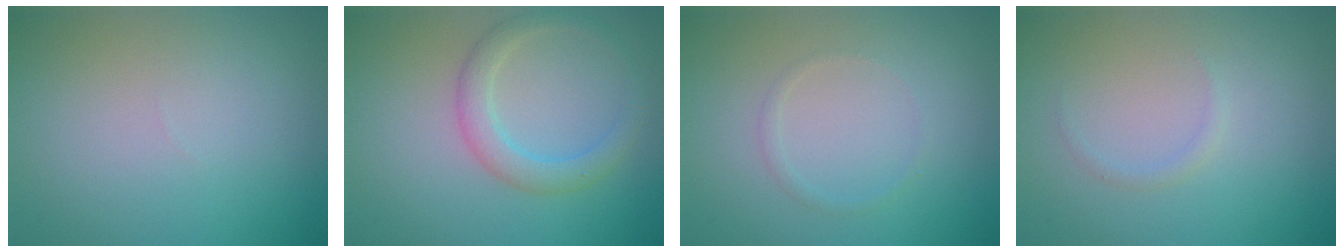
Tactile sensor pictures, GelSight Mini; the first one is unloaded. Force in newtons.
{"total": 2.8, "press": 2.8, "slide": 0.1}
{"total": 0.7, "press": 0.7, "slide": 0.0}
{"total": 0.7, "press": 0.7, "slide": 0.1}